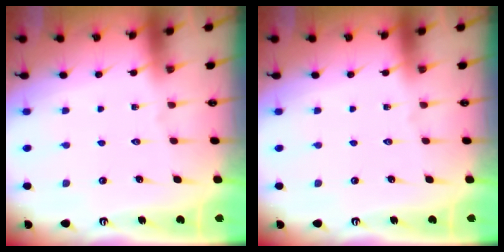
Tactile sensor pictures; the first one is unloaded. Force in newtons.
{"total": 0.0}